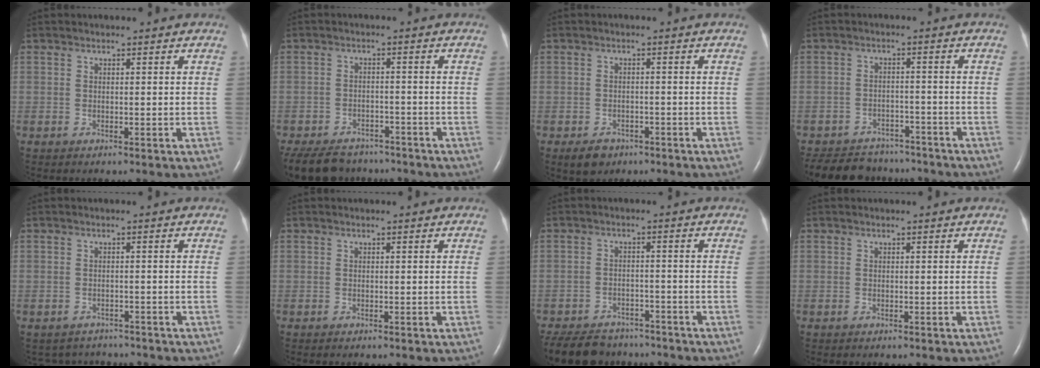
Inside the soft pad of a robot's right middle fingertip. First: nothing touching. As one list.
[{"total": 12.2, "force": [-9.9, 5.8, 4.0], "torque": [-0.094, -0.008, -0.135]}, {"total": 3.3, "force": [-2.1, 2.2, 1.2], "torque": [-0.026, 0.000, -0.026]}, {"total": 11.9, "force": [-10.4, 4.8, 3.0], "torque": [-0.061, 0.001, -0.141]}, {"total": 4.5, "force": [-4.2, 1.7, -0.3], "torque": [0.001, 0.004, -0.053]}, {"total": 0.0}, {"total": 11.6, "force": [-9.8, 5.1, 3.6], "torque": [-0.076, -0.005, -0.136]}, {"total": 0.0}]